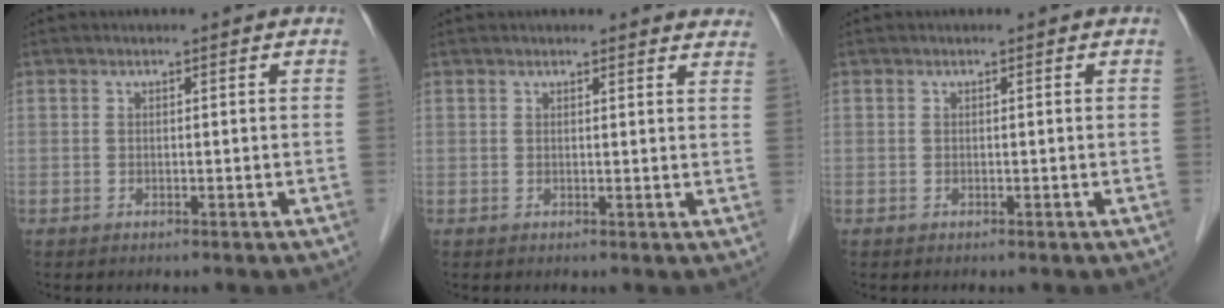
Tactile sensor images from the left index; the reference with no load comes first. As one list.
[{"total": 6.6, "force": [6.3, 1.2, 1.3], "torque": [0.007, -0.001, 0.046]}, {"total": 0.0}]